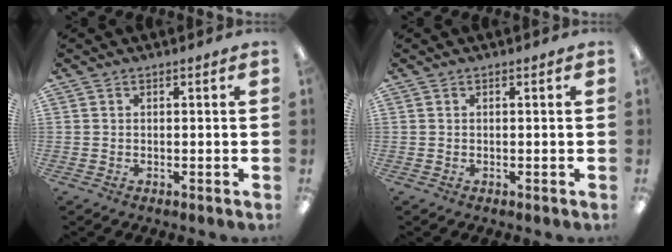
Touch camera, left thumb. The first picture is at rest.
{"total": 0.0}